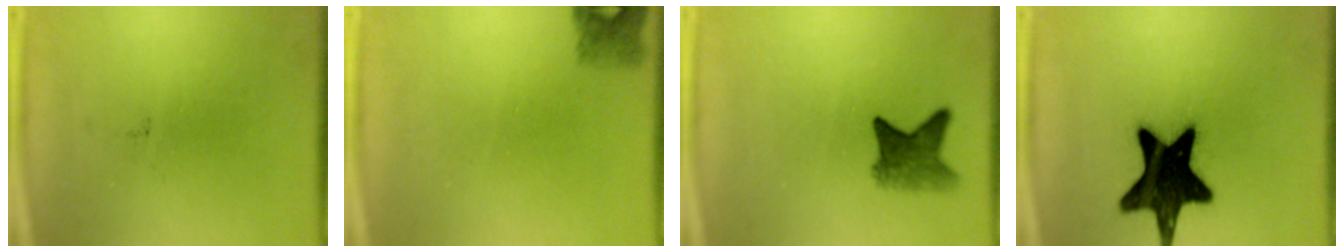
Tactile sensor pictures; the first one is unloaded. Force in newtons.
{"total": 2.3}
{"total": 4.3}
{"total": 19.6}